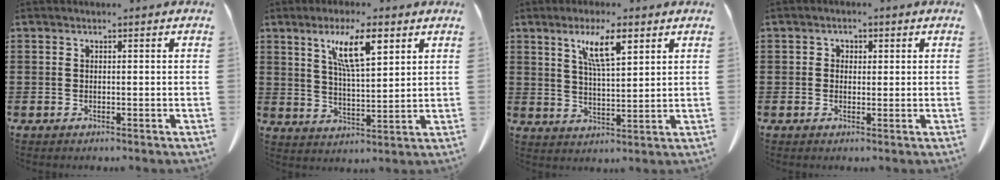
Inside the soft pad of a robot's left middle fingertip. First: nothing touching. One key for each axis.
{"total": 8.8, "fx": 4.8, "fy": 2.2, "fz": 7.0, "tx": -0.139, "ty": 0.001, "tz": 0.080}
{"total": 7.2, "fx": 4.2, "fy": 1.7, "fz": 5.7, "tx": -0.122, "ty": 0.006, "tz": 0.071}
{"total": 1.1, "fx": 0.0, "fy": 1.0, "fz": 0.4, "tx": -0.012, "ty": 0.005, "tz": 0.000}